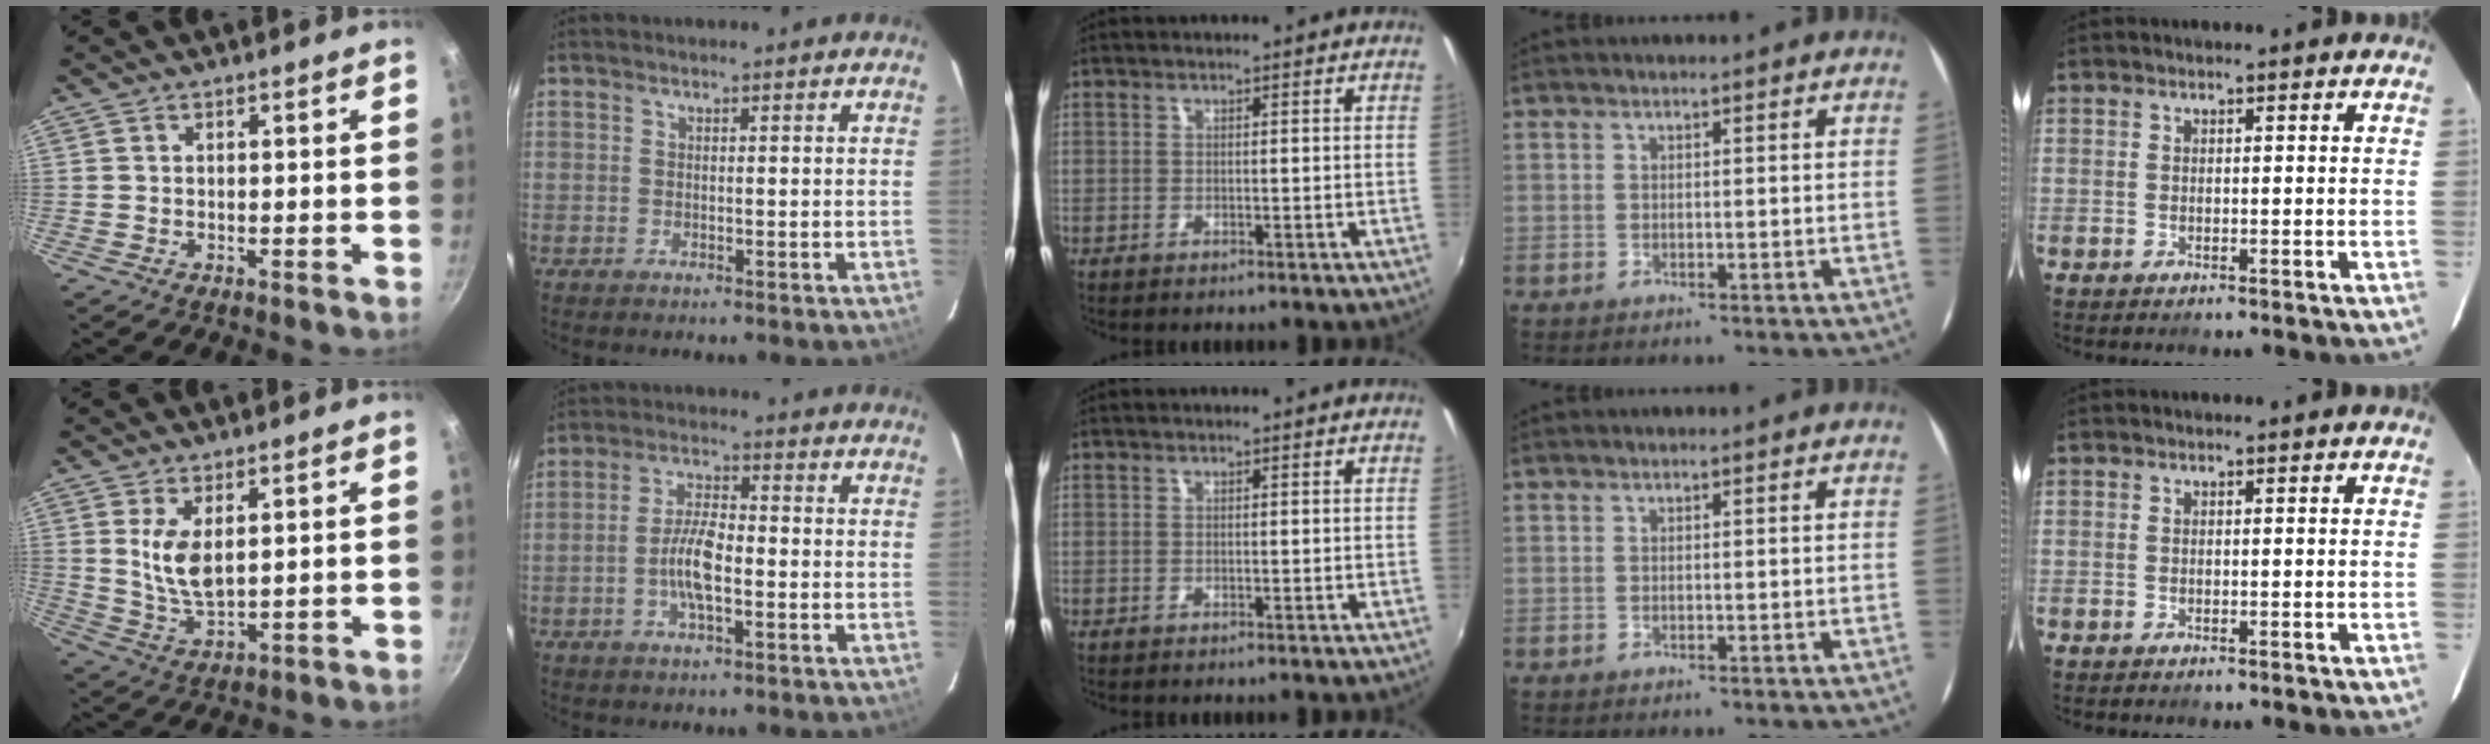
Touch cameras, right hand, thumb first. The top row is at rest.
{"thumb": {"total": 7.4, "force": [2.2, 3.4, 6.1], "torque": [-0.113, -0.027, 0.051]}, "index": {"total": 6.8, "force": [-2.0, 2.1, 6.2], "torque": [-0.125, 0.008, -0.039]}}